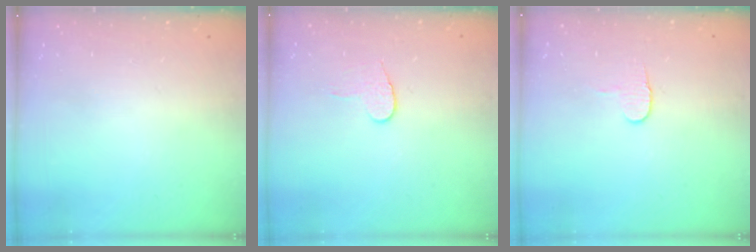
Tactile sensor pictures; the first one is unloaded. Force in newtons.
{"total": 6.0, "press": 6.0, "slide": 0.5}
{"total": 5.4, "press": 5.4, "slide": 0.5}